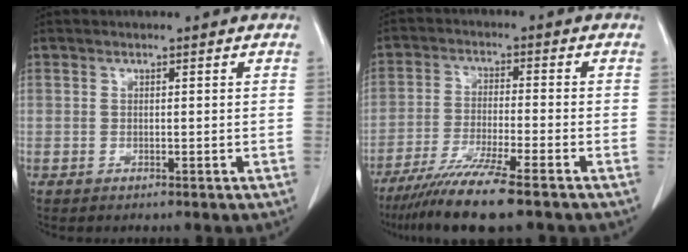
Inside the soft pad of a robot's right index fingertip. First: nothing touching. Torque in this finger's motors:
{"motor_torque": [1.09, -1.04, 0.59, 0.15]}